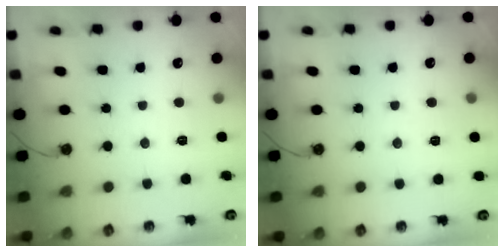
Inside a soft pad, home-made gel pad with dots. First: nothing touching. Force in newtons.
{"total": 4.6, "press": 2.7, "slide": 3.8}